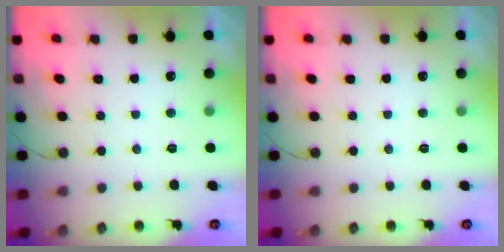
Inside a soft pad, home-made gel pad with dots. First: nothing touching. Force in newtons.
{"total": 0.0}